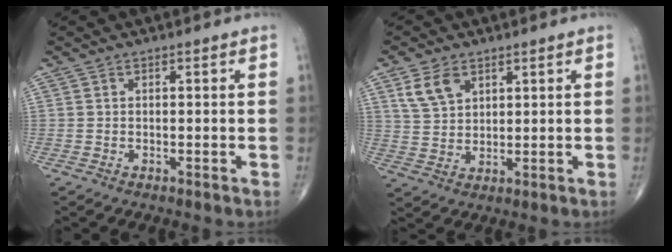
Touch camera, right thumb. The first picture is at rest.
{"total": 6.3, "force": [3.3, 4.0, 3.6], "torque": [-0.057, -0.009, 0.070]}